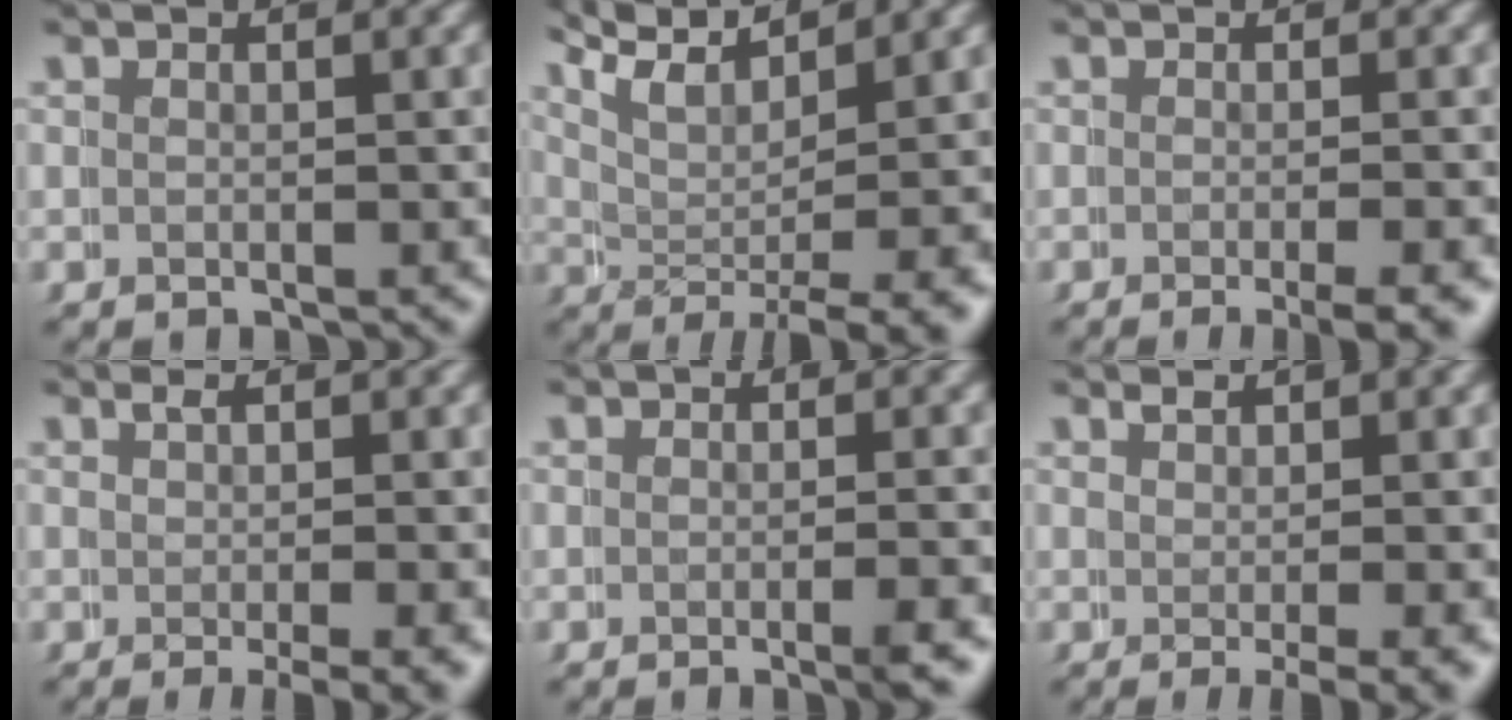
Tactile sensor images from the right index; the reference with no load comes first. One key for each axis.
{"total": 7.8, "fx": 4.7, "fy": 2.9, "fz": 5.6, "tx": -0.098, "ty": 0.006, "tz": 0.063}
{"total": 2.9, "fx": -1.7, "fy": 0.3, "fz": 2.4, "tx": -0.019, "ty": 0.006, "tz": -0.030}
{"total": 2.4, "fx": -0.5, "fy": 0.2, "fz": 2.4, "tx": -0.025, "ty": 0.002, "tz": -0.009}
{"total": 1.8, "fx": -0.9, "fy": -0.1, "fz": 1.5, "tx": -0.008, "ty": 0.010, "tz": -0.021}
{"total": 1.8, "fx": -0.1, "fy": -0.1, "fz": 1.8, "tx": -0.021, "ty": -0.005, "tz": 0.000}